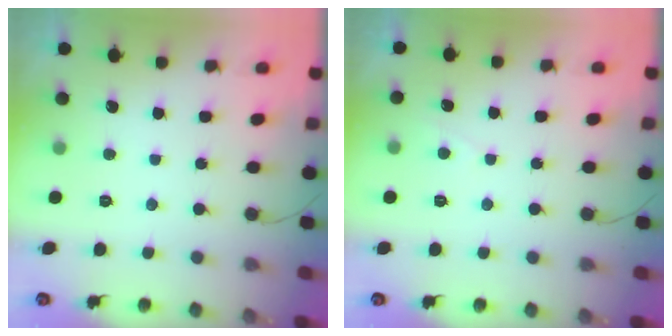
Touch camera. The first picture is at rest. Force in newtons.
{"total": 2.3, "press": 2.3, "slide": 0.4}